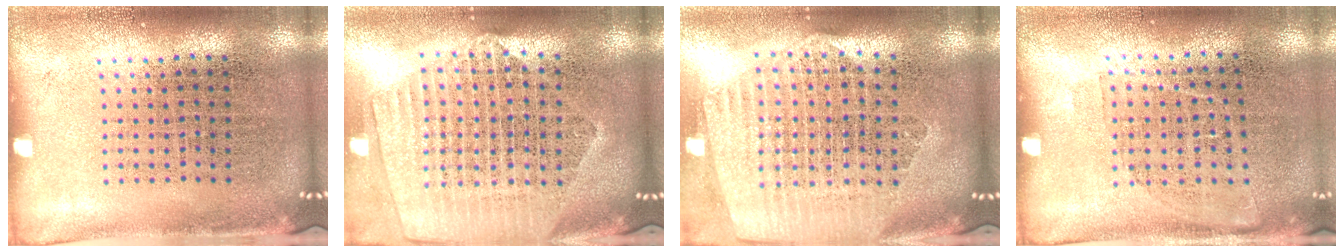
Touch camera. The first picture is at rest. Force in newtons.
{"total": 2.3, "press": 2.0, "slide": 1.1}
{"total": 2.4, "press": 2.2, "slide": 1.1}
{"total": 1.0, "press": 0.8, "slide": 0.5}